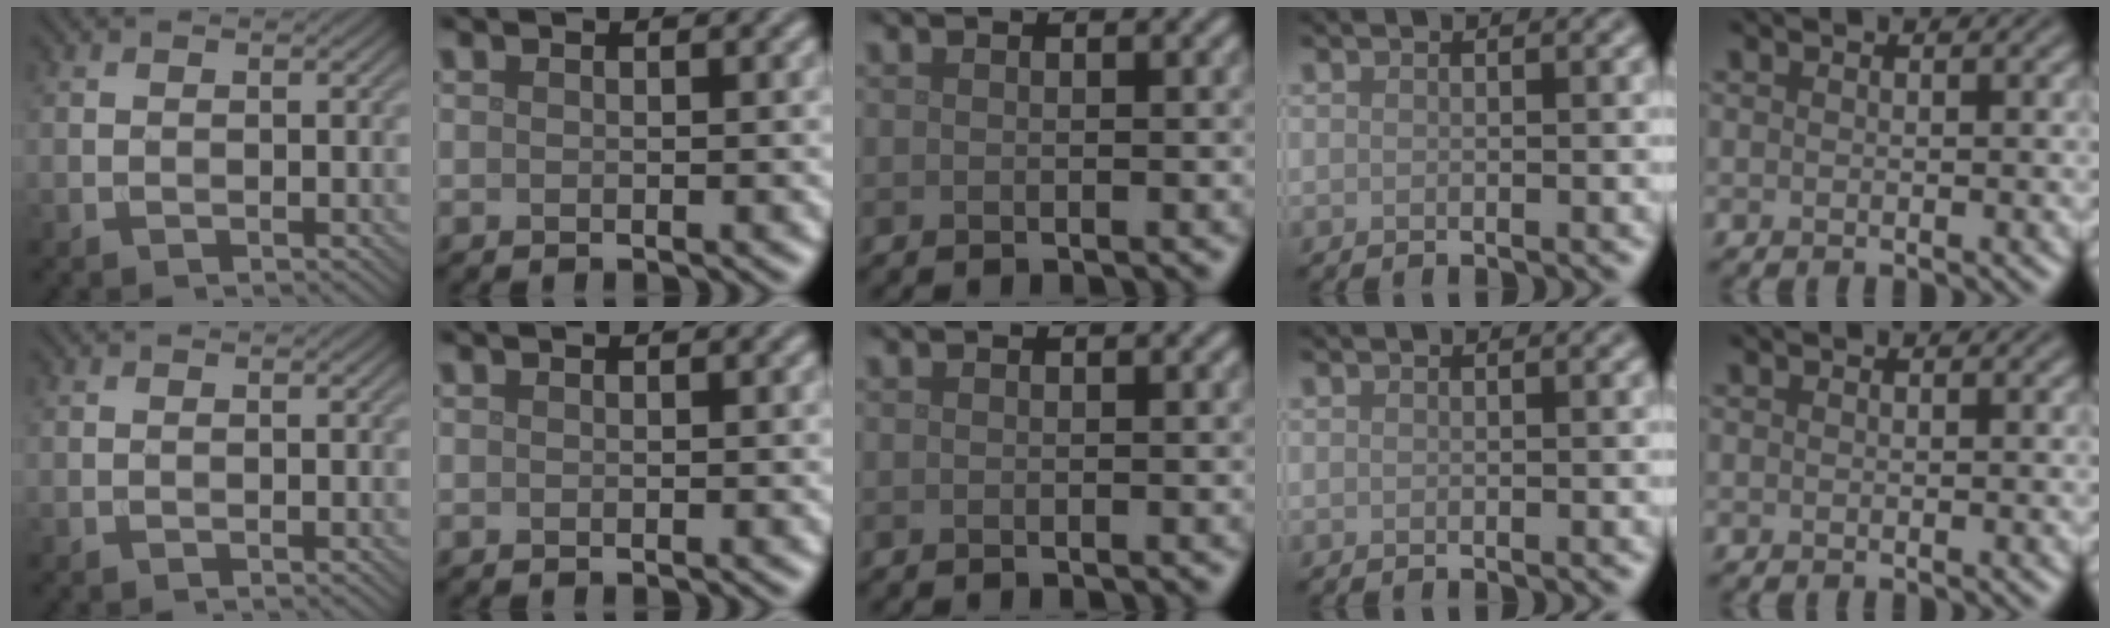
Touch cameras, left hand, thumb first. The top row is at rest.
{}